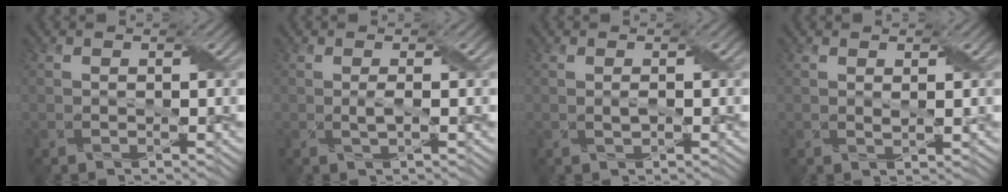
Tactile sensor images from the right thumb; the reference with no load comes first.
{"total": 1.1, "force": [0.1, 0.0, 1.1], "torque": [-0.026, 0.005, 0.000]}
{"total": 0.8, "force": [0.1, 0.3, 0.7], "torque": [-0.016, 0.001, 0.002]}
{"total": 0.8, "force": [0.6, 0.0, 0.5], "torque": [-0.015, 0.000, 0.012]}